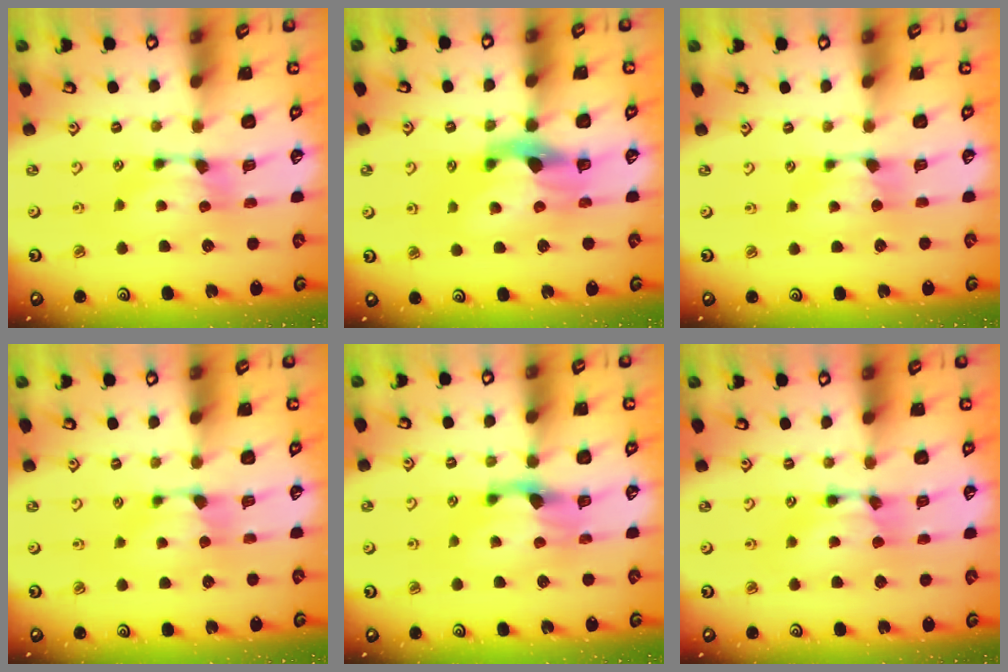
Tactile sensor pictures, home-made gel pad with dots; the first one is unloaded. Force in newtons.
{"total": 5.5, "press": 5.1, "slide": 2.1}
{"total": 0.9, "press": 0.7, "slide": 0.6}
{"total": 0.9, "press": 0.6, "slide": 0.6}
{"total": 1.7, "press": 1.2, "slide": 1.3}
{"total": 1.5, "press": 1.5, "slide": 0.1}